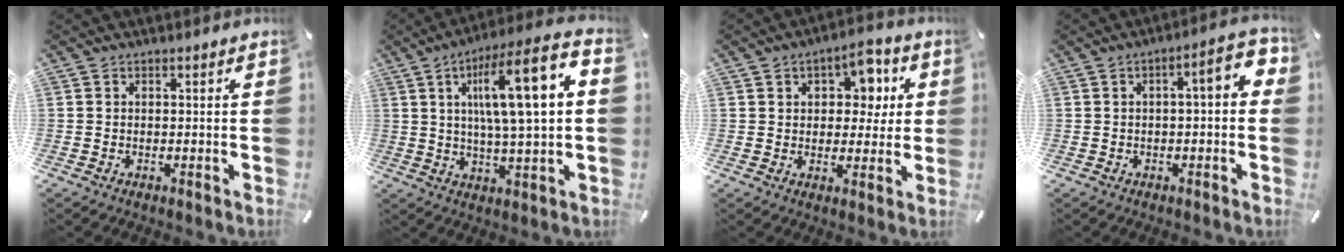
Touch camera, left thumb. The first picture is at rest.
{"total": 16.4, "force": [4.0, 3.8, 15.4], "torque": [-0.245, -0.006, 0.055]}
{"total": 8.6, "force": [2.8, 6.5, 4.9], "torque": [-0.055, -0.006, 0.042]}
{"total": 7.5, "force": [1.0, 2.6, 6.9], "torque": [-0.093, -0.011, 0.011]}